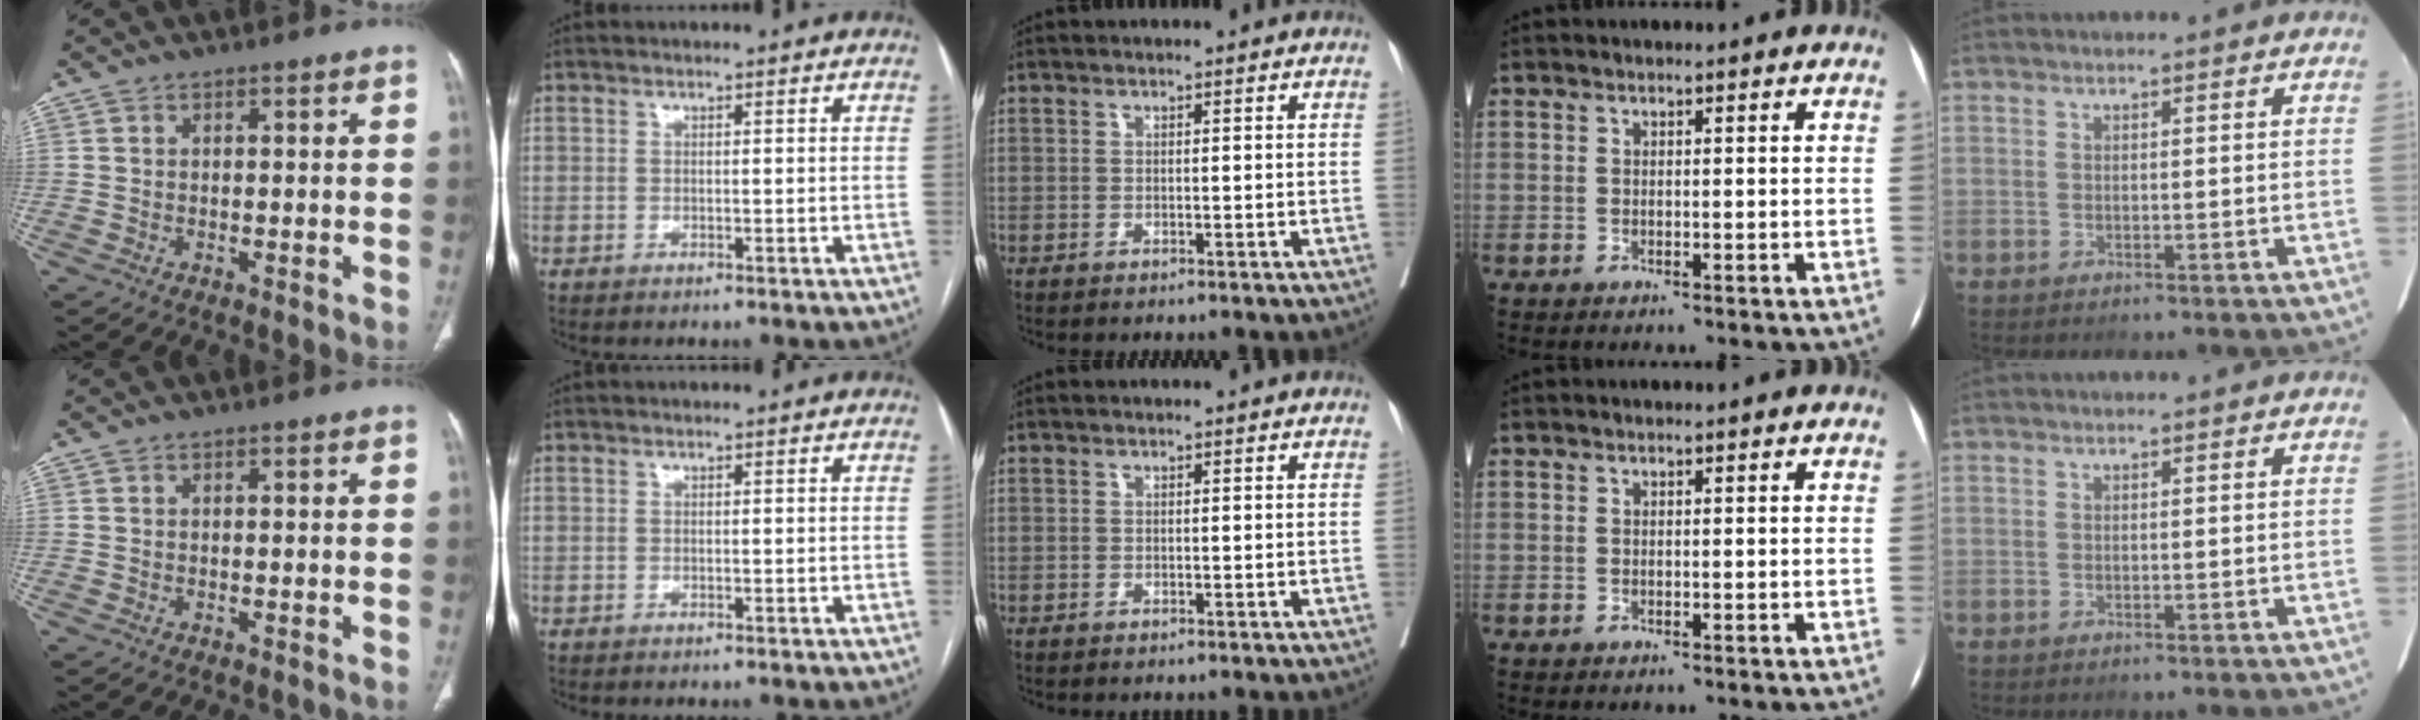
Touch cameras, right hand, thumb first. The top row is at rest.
{}